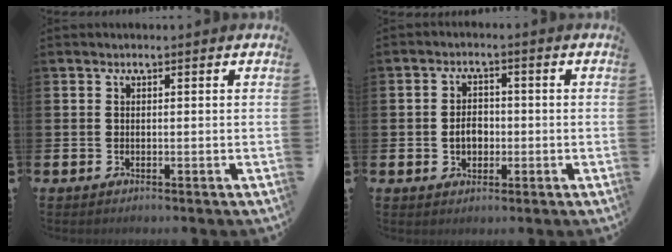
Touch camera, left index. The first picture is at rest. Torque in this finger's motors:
{"motor_torque": [0.13, 0.02, 0.11, 0.10]}